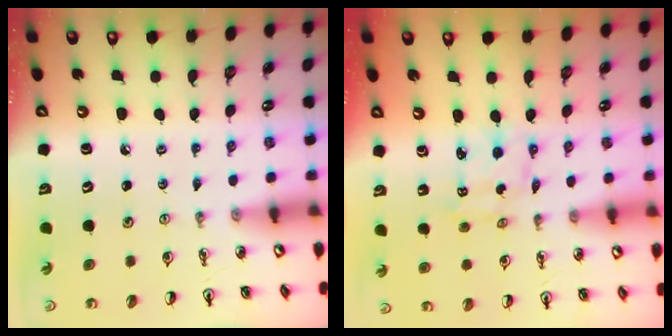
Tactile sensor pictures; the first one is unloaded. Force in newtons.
{"total": 1.9, "press": 1.9, "slide": 0.1}